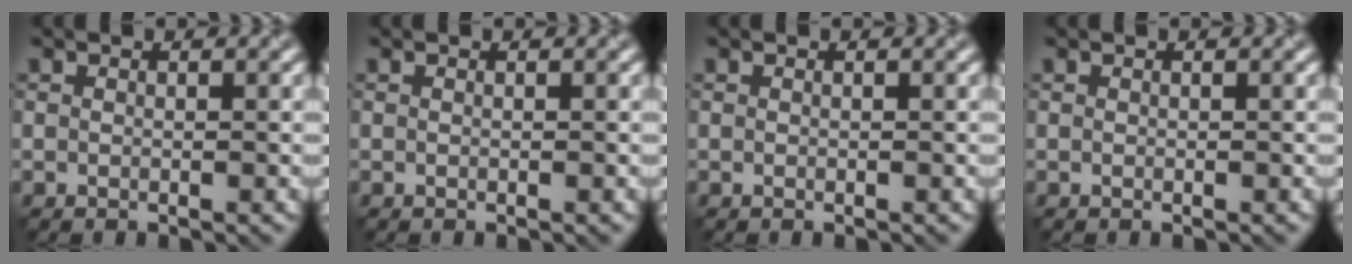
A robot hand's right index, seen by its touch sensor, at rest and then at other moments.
{"total": 0.0}
{"total": 0.0}
{"total": 0.0}